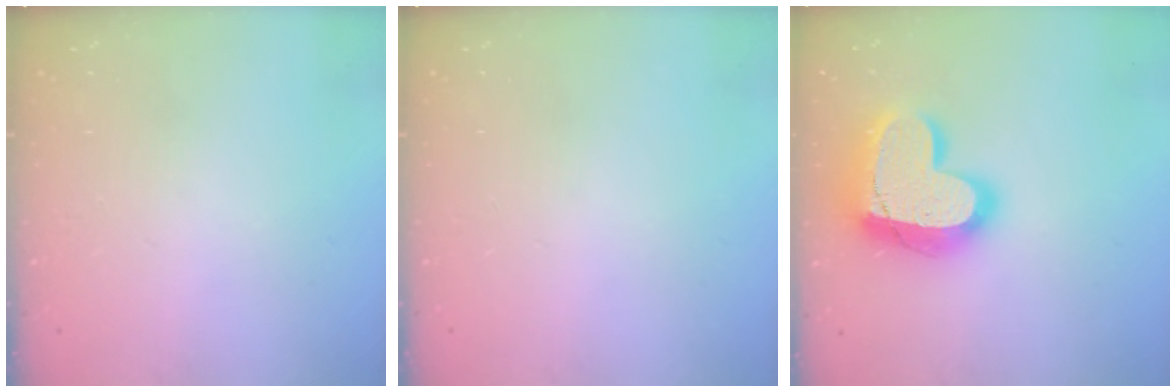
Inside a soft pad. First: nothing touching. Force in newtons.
{"total": 0.0}
{"total": 21.4, "press": 21.3, "slide": 1.7}